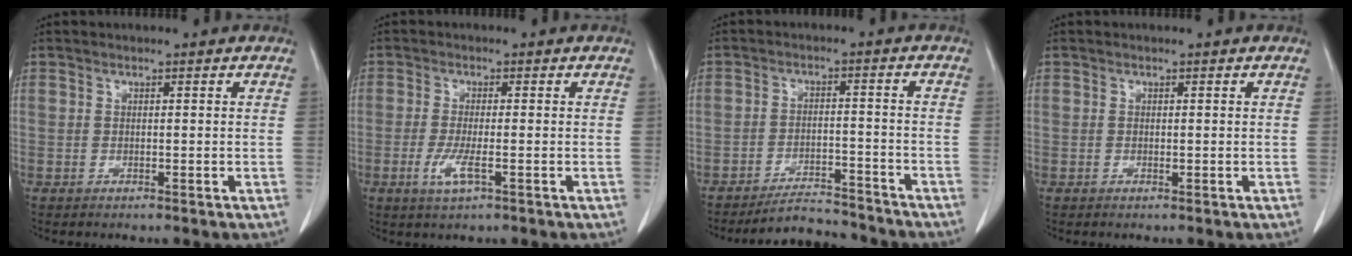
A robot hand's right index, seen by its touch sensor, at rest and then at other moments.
{"total": 3.9, "force": [-1.4, 0.6, 3.6], "torque": [-0.078, -0.006, -0.025]}
{"total": 7.8, "force": [-7.6, 1.2, 1.1], "torque": [-0.014, 0.006, -0.120]}
{"total": 0.0}